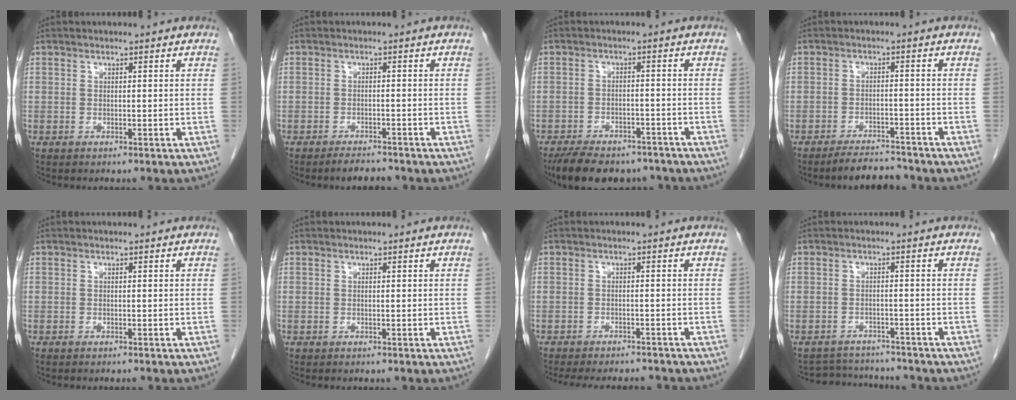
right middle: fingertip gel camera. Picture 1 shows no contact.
{"total": 2.6, "force": [-2.4, 0.6, 1.0], "torque": [-0.021, -0.004, -0.035]}
{"total": 13.1, "force": [-10.5, 5.6, 5.4], "torque": [-0.095, 0.001, -0.148]}
{"total": 4.7, "force": [-4.4, 1.1, 1.1], "torque": [-0.018, -0.007, -0.072]}
{"total": 0.6, "force": [-0.6, 0.0, 0.2], "torque": [-0.005, -0.002, -0.010]}
{"total": 0.0}
{"total": 11.0, "force": [-10.0, 2.7, 3.7], "torque": [-0.066, -0.002, -0.126]}
{"total": 5.4, "force": [-5.3, 1.1, -0.2], "torque": [0.004, 0.011, -0.074]}